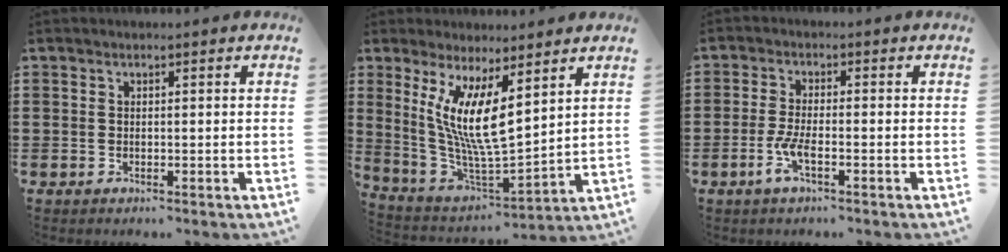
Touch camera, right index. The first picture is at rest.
{"total": 9.7, "force": [3.3, 1.9, 8.9], "torque": [-0.197, -0.035, 0.059]}
{"total": 4.1, "force": [-1.7, 0.9, 3.7], "torque": [-0.089, -0.009, -0.037]}